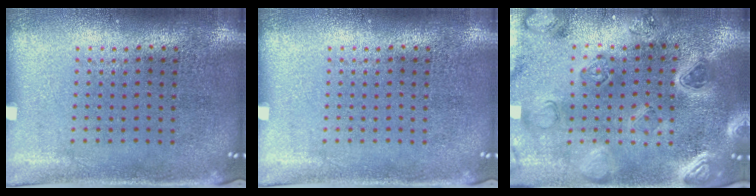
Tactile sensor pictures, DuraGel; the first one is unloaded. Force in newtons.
{"total": 0.0}
{"total": 2.5, "press": 2.5, "slide": 0.3}